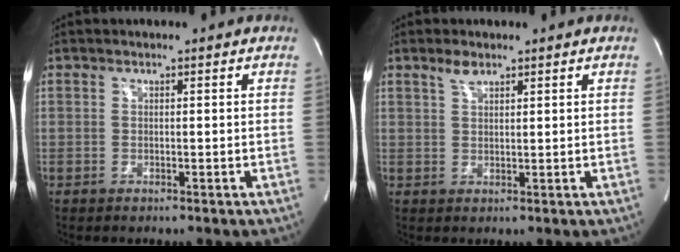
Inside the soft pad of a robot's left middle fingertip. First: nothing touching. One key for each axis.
{"total": 2.1, "fx": 1.6, "fy": 0.7, "fz": 1.1, "tx": -0.027, "ty": 0.004, "tz": 0.033}